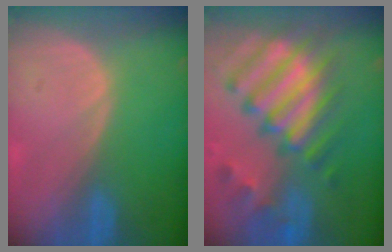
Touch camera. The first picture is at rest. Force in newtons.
{"total": 12.4, "press": 10.7, "slide": 6.3}